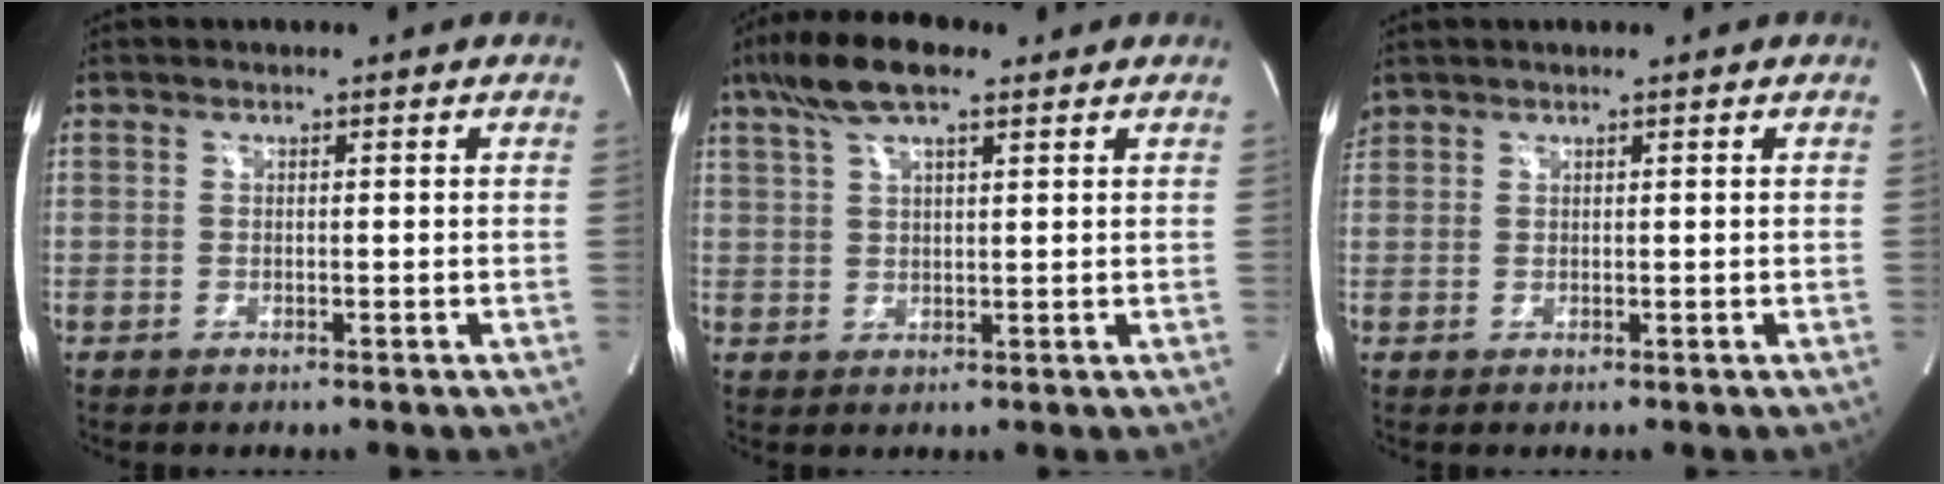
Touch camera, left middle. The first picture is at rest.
{"total": 8.8, "force": [5.8, 2.1, 6.2], "torque": [-0.129, 0.025, 0.104]}
{"total": 1.2, "force": [1.1, 0.5, 0.1], "torque": [-0.009, 0.016, 0.025]}